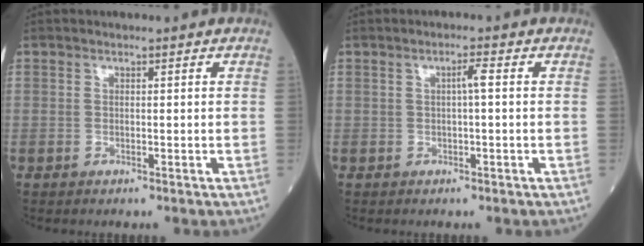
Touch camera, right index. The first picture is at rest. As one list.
[{"total": 1.7, "force": [0.4, 0.2, 1.6], "torque": [-0.021, 0.005, 0.005]}]